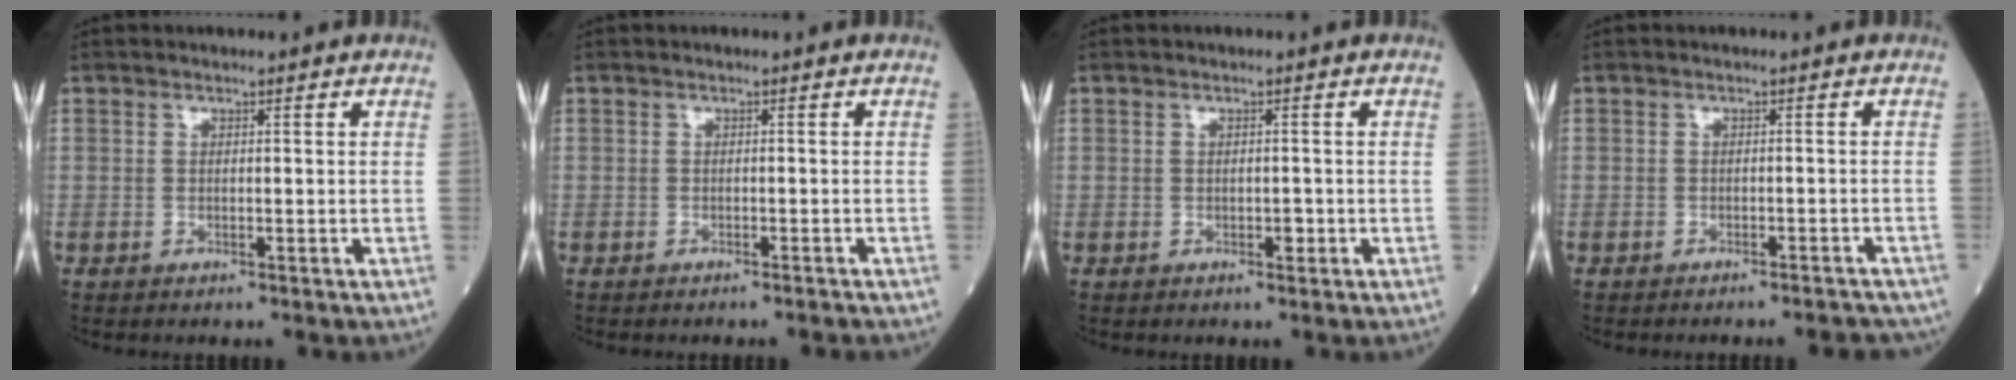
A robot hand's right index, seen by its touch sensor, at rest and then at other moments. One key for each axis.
{"total": 1.9, "fx": -1.8, "fy": 0.1, "fz": 0.5, "tx": -0.010, "ty": -0.002, "tz": -0.022}
{"total": 1.2, "fx": -0.4, "fy": 0.6, "fz": 1.0, "tx": -0.017, "ty": 0.000, "tz": -0.004}
{"total": 5.3, "fx": -5.0, "fy": 1.2, "fz": 1.4, "tx": -0.011, "ty": -0.006, "tz": -0.053}